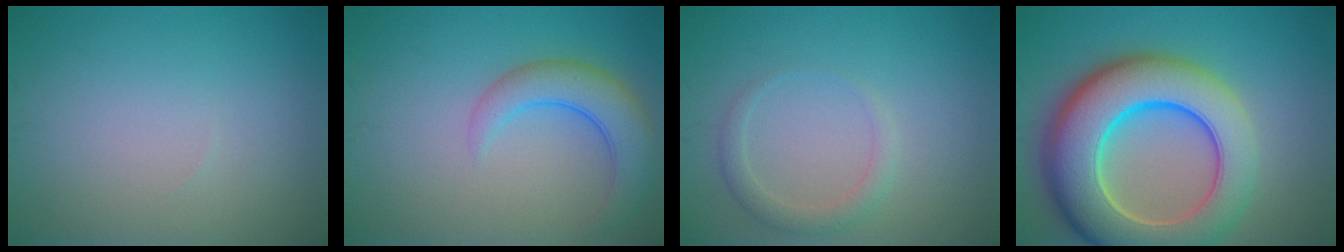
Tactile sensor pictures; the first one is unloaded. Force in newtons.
{"total": 4.6, "press": 4.6, "slide": 0.4}
{"total": 1.9, "press": 1.9, "slide": 0.1}
{"total": 12.8, "press": 12.8, "slide": 0.5}